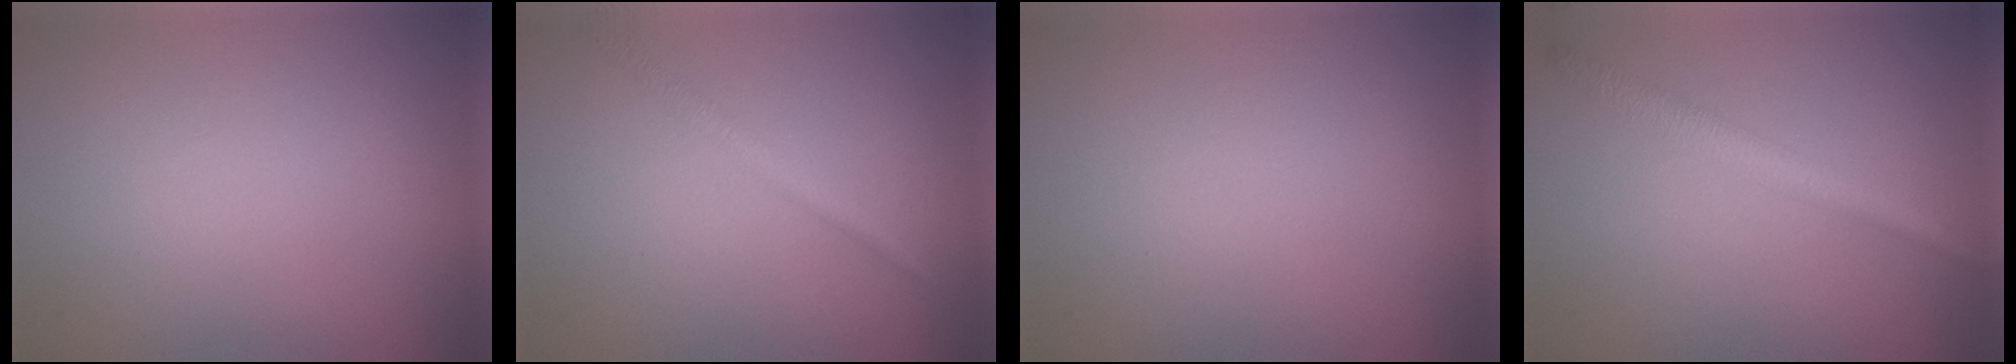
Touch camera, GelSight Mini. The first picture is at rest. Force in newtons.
{"total": 1.5, "press": 1.5, "slide": 0.0}
{"total": 0.0}
{"total": 2.6, "press": 2.6, "slide": 0.1}